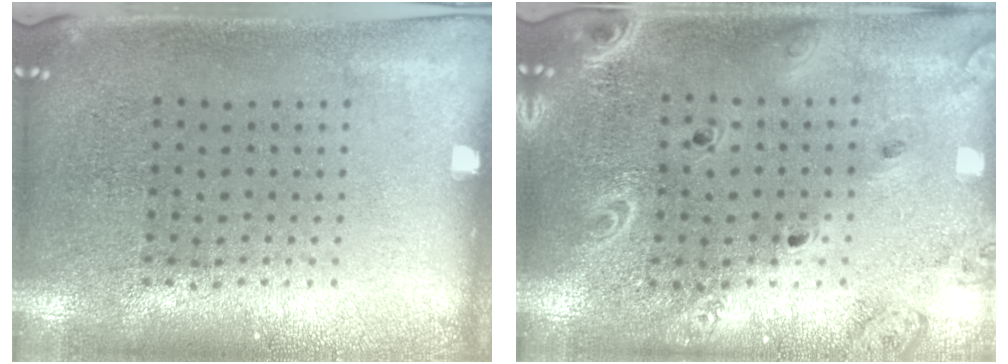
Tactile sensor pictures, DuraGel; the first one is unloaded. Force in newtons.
{"total": 2.1, "press": 1.9, "slide": 0.8}